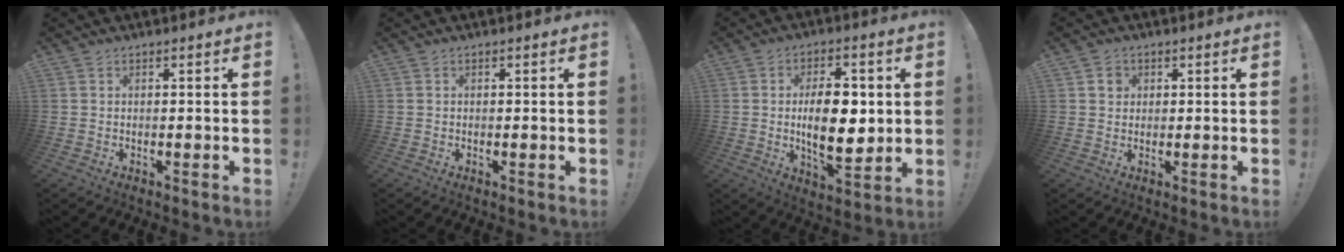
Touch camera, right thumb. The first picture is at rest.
{"total": 0.0}
{"total": 15.3, "force": [0.4, 7.8, 13.2], "torque": [-0.214, -0.009, 0.000]}
{"total": 2.8, "force": [0.8, 2.6, 0.8], "torque": [0.002, -0.001, 0.010]}